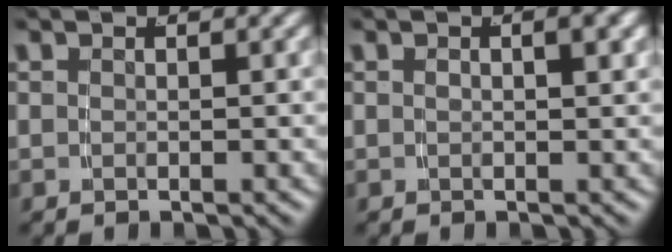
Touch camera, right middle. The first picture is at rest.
{"total": 1.1, "force": [0.1, -0.3, 1.0], "torque": [-0.015, 0.001, 0.008]}